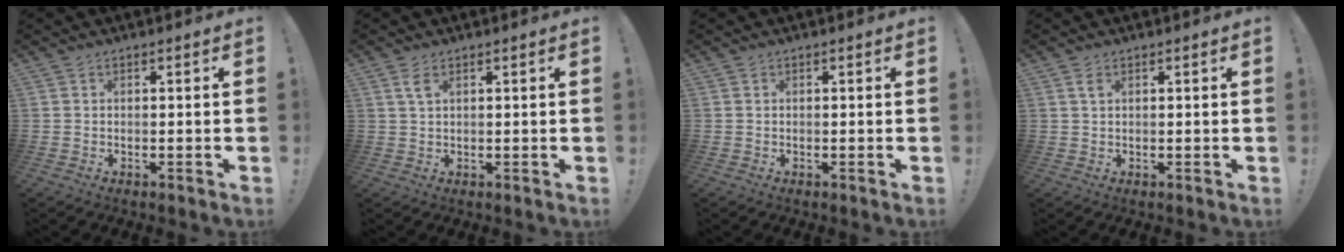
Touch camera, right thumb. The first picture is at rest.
{"total": 3.0, "force": [1.4, 1.2, 2.4], "torque": [-0.044, 0.000, 0.024]}
{"total": 0.0}
{"total": 1.9, "force": [0.9, 0.8, 1.5], "torque": [-0.026, 0.000, 0.014]}